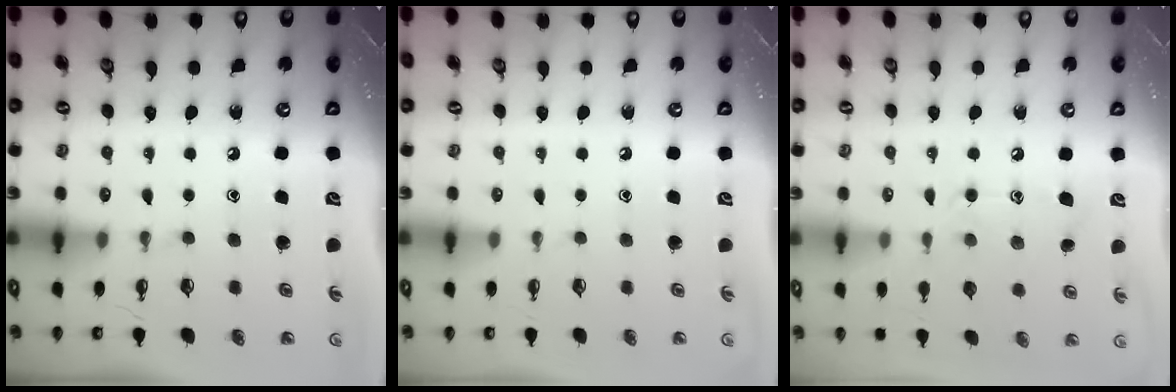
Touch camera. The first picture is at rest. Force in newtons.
{"total": 0.0}
{"total": 10.1, "press": 10.1, "slide": 0.5}